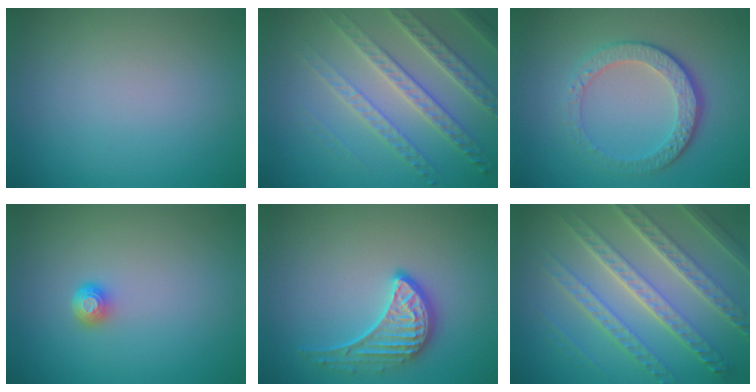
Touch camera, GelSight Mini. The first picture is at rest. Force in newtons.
{"total": 6.1, "press": 4.6, "slide": 4.0}
{"total": 4.6, "press": 3.4, "slide": 3.2}
{"total": 1.5, "press": 1.1, "slide": 1.0}
{"total": 3.5, "press": 3.0, "slide": 1.7}
{"total": 8.4, "press": 6.1, "slide": 5.8}